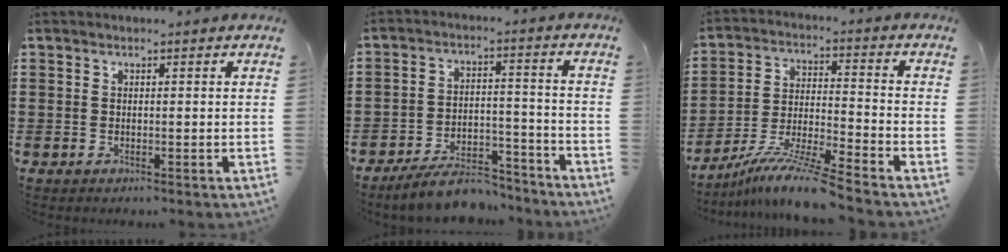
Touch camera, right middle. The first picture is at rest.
{"total": 8.2, "force": [-7.3, 2.0, 3.1], "torque": [-0.042, 0.022, -0.133]}
{"total": 9.3, "force": [-8.1, -0.5, 4.5], "torque": [-0.088, -0.003, -0.160]}